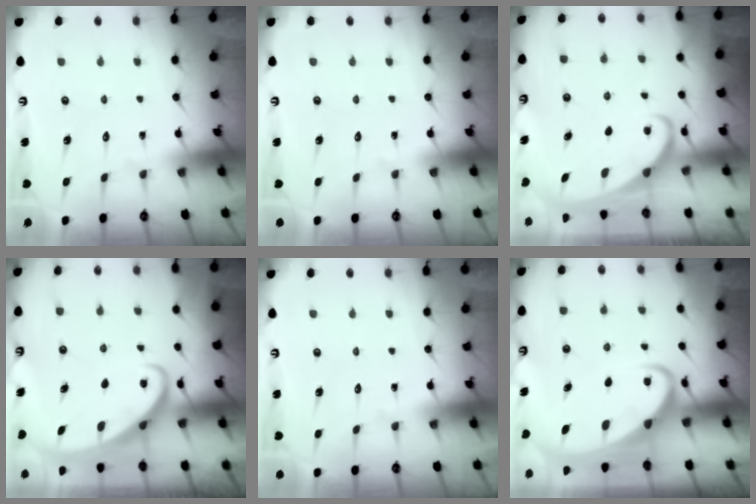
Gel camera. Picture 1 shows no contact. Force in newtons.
{"total": 0.0}
{"total": 2.2, "press": 2.2, "slide": 0.3}
{"total": 2.5, "press": 2.5, "slide": 0.3}
{"total": 0.0}
{"total": 5.3, "press": 5.2, "slide": 0.8}